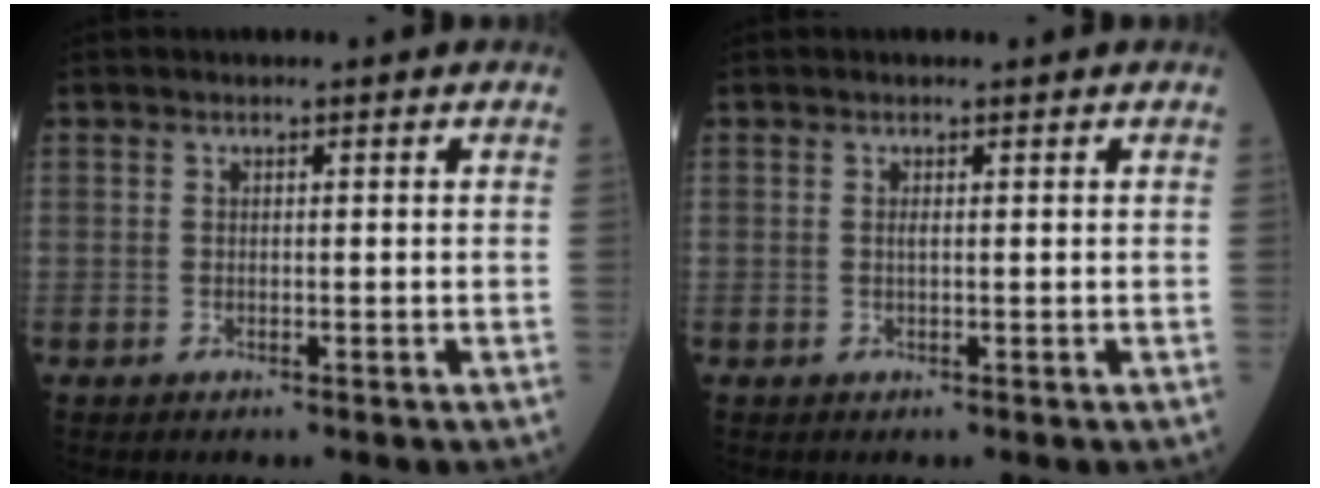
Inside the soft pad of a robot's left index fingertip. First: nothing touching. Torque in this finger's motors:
{"motor_torque": [0.31, -0.04, -0.01, 0.00]}